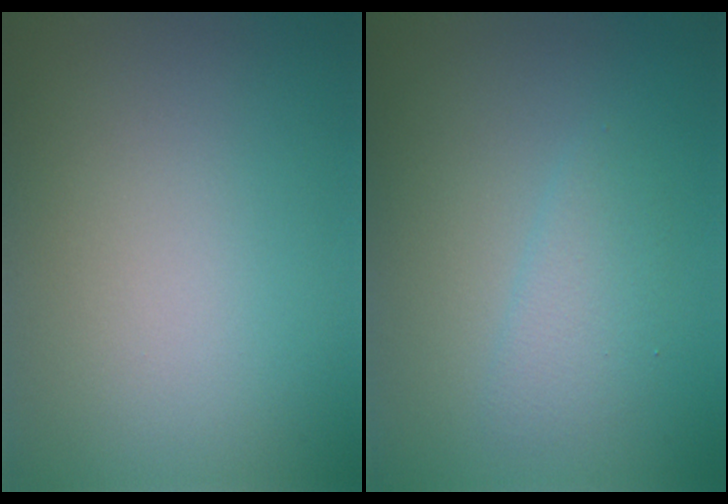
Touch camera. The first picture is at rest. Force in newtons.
{"total": 1.9, "press": 1.9, "slide": 0.1}